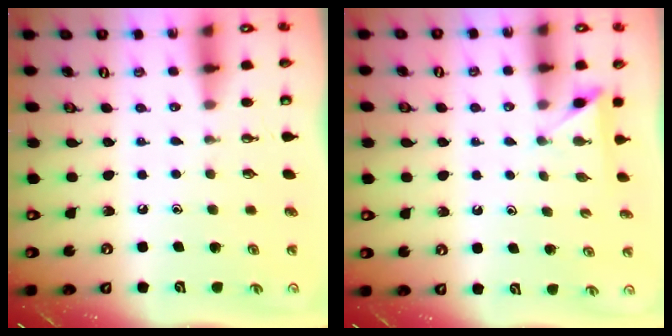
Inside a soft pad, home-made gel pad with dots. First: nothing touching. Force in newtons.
{"total": 2.5, "press": 2.4, "slide": 0.3}